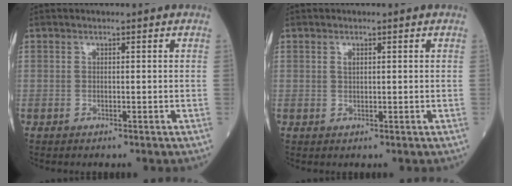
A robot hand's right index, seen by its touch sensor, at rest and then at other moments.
{"total": 0.8, "force": [0.3, 0.4, 0.6], "torque": [-0.012, 0.000, 0.005]}